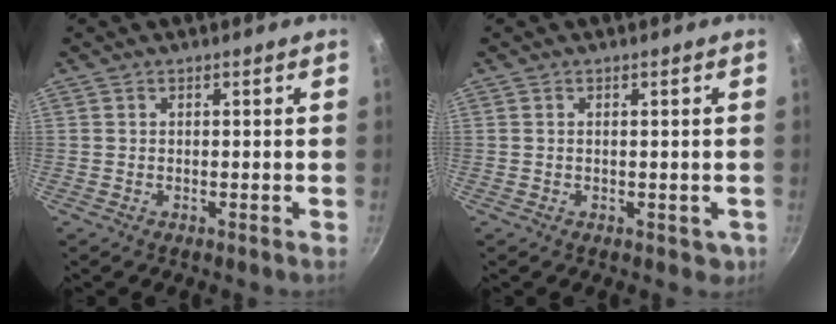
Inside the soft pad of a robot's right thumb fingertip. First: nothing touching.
{"total": 2.2, "force": [-0.2, 1.5, 1.6], "torque": [-0.015, -0.003, 0.000]}